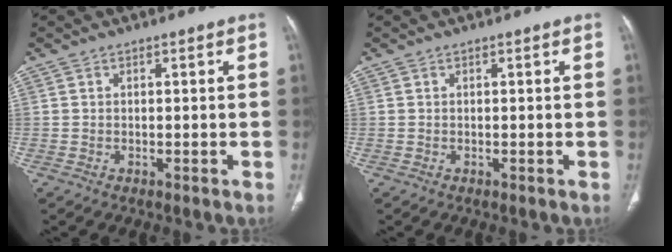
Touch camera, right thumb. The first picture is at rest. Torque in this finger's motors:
{"motor_torque": [0.01, 0.00, 0.09, 0.07, 0.07]}